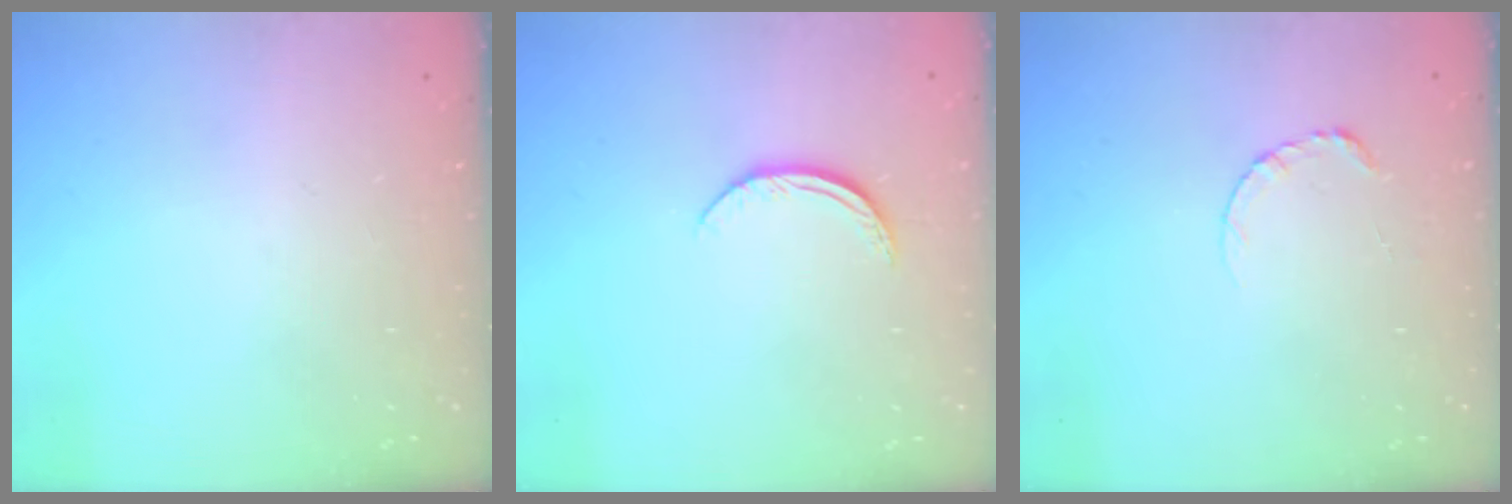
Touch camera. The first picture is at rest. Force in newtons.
{"total": 7.2, "press": 7.1, "slide": 0.8}
{"total": 3.4, "press": 3.4, "slide": 0.4}